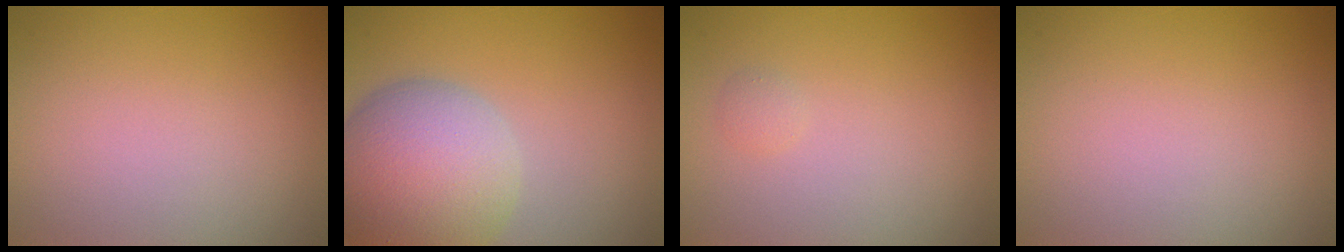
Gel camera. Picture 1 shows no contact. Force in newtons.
{"total": 10.6, "press": 10.5, "slide": 0.8}
{"total": 0.6, "press": 0.6, "slide": 0.0}
{"total": 0.0}